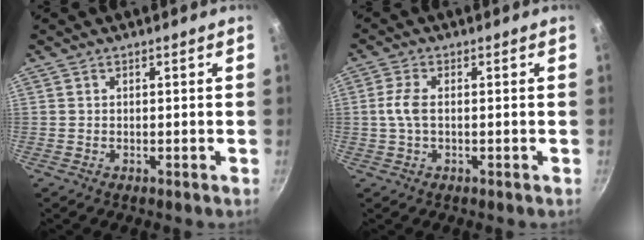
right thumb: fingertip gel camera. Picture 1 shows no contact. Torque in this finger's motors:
{"motor_torque": [0.03, 0.04, 0.79, -0.31, 0.02]}